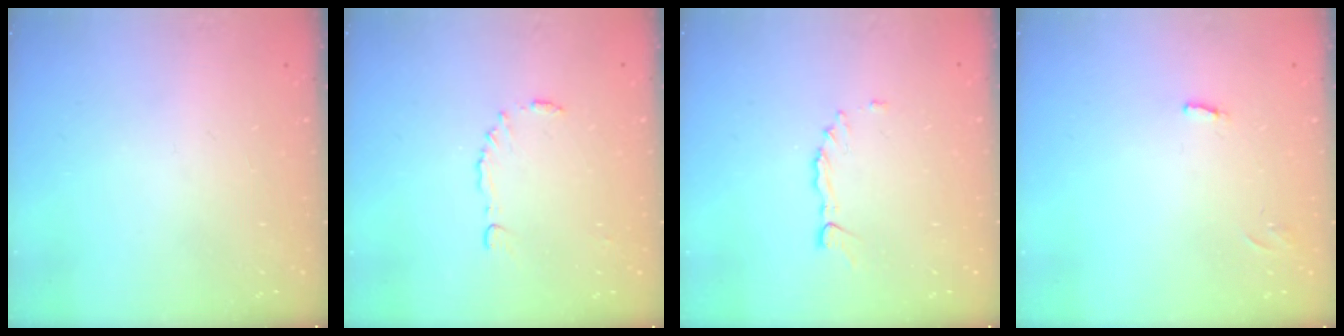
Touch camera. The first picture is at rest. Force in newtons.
{"total": 7.6, "press": 7.5, "slide": 0.4}
{"total": 2.3, "press": 2.3, "slide": 0.2}
{"total": 3.6, "press": 3.6, "slide": 0.1}